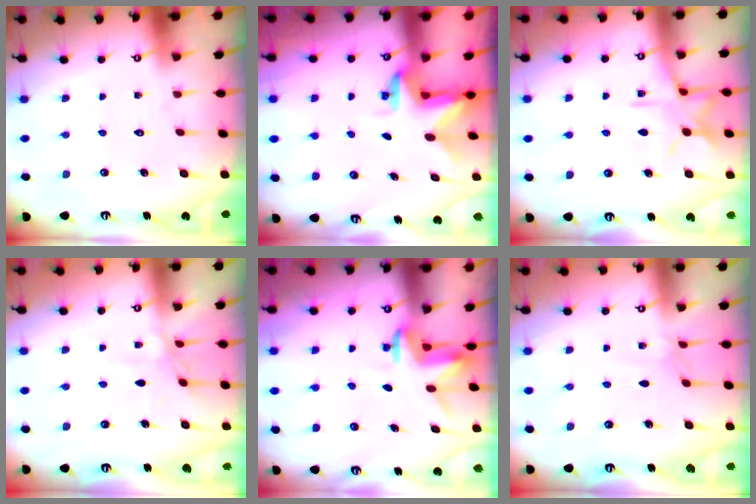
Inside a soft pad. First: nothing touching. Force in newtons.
{"total": 3.0, "press": 3.0, "slide": 0.2}
{"total": 9.4, "press": 9.4, "slide": 0.5}
{"total": 4.8, "press": 4.7, "slide": 0.6}
{"total": 3.4, "press": 3.4, "slide": 0.3}
{"total": 2.1, "press": 2.1, "slide": 0.5}